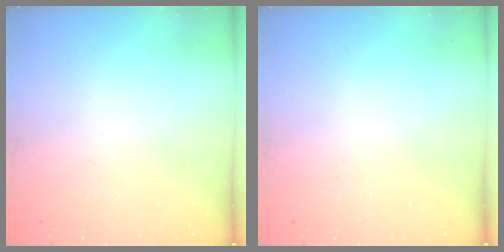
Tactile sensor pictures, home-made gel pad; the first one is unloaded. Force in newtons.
{"total": 0.0}